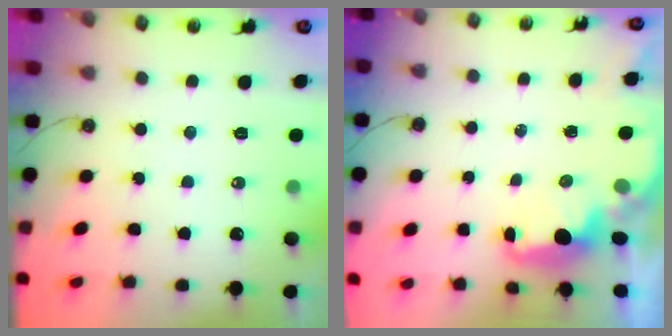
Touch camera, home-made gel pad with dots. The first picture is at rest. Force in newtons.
{"total": 2.8, "press": 2.8, "slide": 0.5}